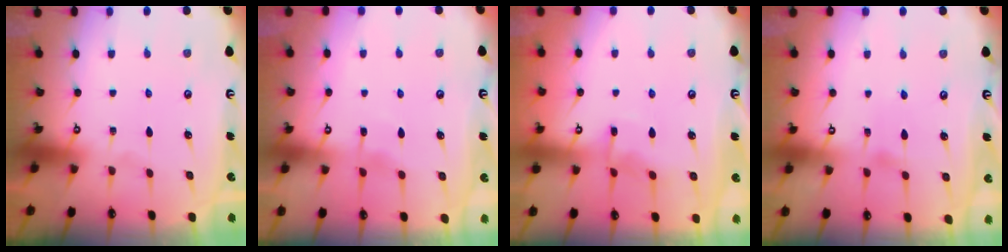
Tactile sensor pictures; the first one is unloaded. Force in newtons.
{"total": 5.3, "press": 5.3, "slide": 0.4}
{"total": 6.5, "press": 6.5, "slide": 0.6}
{"total": 3.6, "press": 3.6, "slide": 0.4}